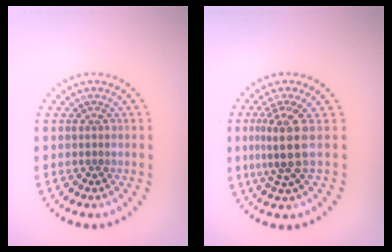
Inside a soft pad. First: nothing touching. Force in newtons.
{"total": 3.4, "press": 2.7, "slide": 2.2}